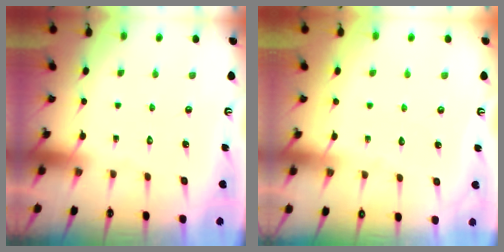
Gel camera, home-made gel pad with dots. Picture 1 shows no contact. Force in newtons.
{"total": 2.0, "press": 2.0, "slide": 0.3}